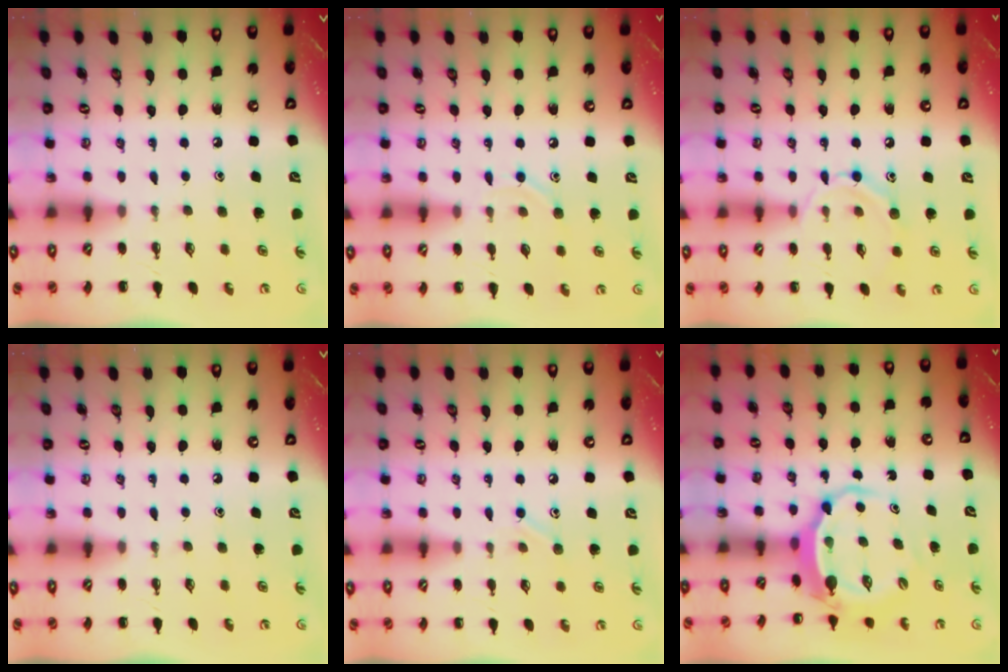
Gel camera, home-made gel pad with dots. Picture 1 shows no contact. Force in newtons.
{"total": 5.5, "press": 5.3, "slide": 1.3}
{"total": 8.8, "press": 8.8, "slide": 0.7}
{"total": 0.0}
{"total": 6.6, "press": 6.4, "slide": 1.8}
{"total": 6.4, "press": 6.2, "slide": 1.3}